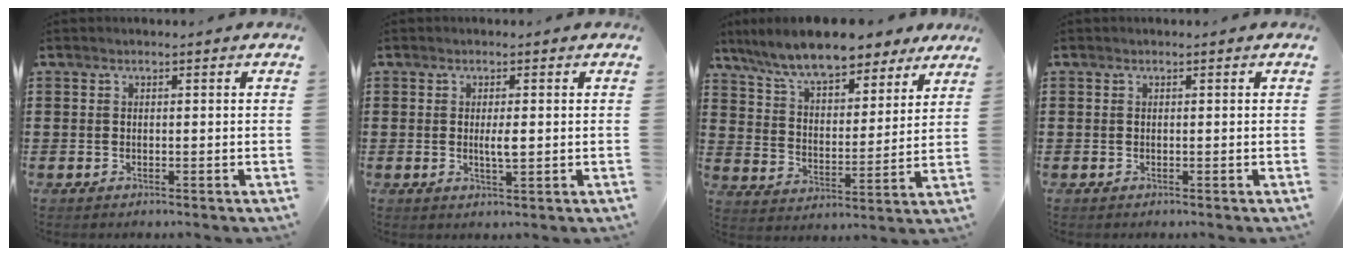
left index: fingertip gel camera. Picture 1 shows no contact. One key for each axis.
{"total": 2.6, "fx": 0.1, "fy": 0.5, "fz": 2.5, "tx": -0.047, "ty": -0.005, "tz": 0.001}
{"total": 10.5, "fx": 9.1, "fy": 2.2, "fz": 4.7, "tx": -0.127, "ty": -0.034, "tz": 0.163}
{"total": 0.0}